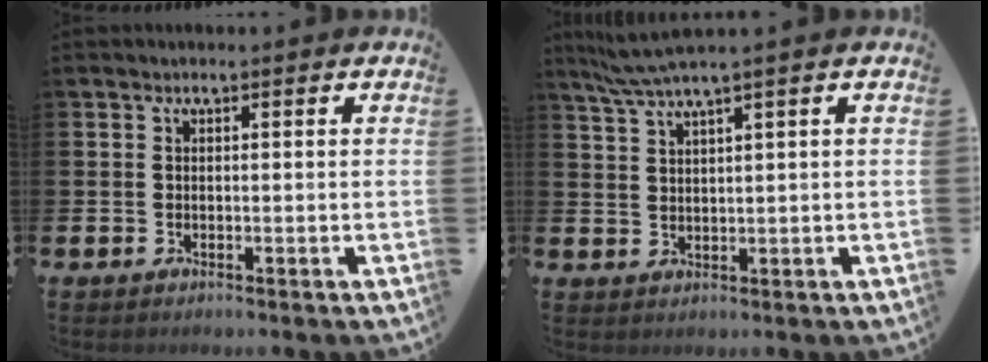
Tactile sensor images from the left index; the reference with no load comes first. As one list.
[{"total": 3.5, "force": [2.9, -0.6, 1.9], "torque": [-0.052, -0.005, 0.053]}]